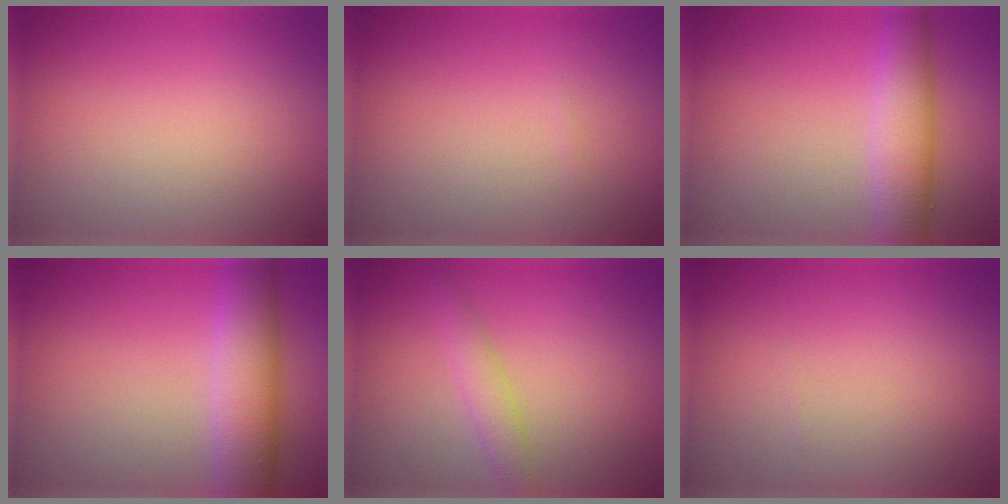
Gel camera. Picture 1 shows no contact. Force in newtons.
{"total": 0.0}
{"total": 4.6, "press": 4.6, "slide": 0.1}
{"total": 5.9, "press": 5.8, "slide": 0.3}
{"total": 2.2, "press": 2.2, "slide": 0.2}
{"total": 0.0}